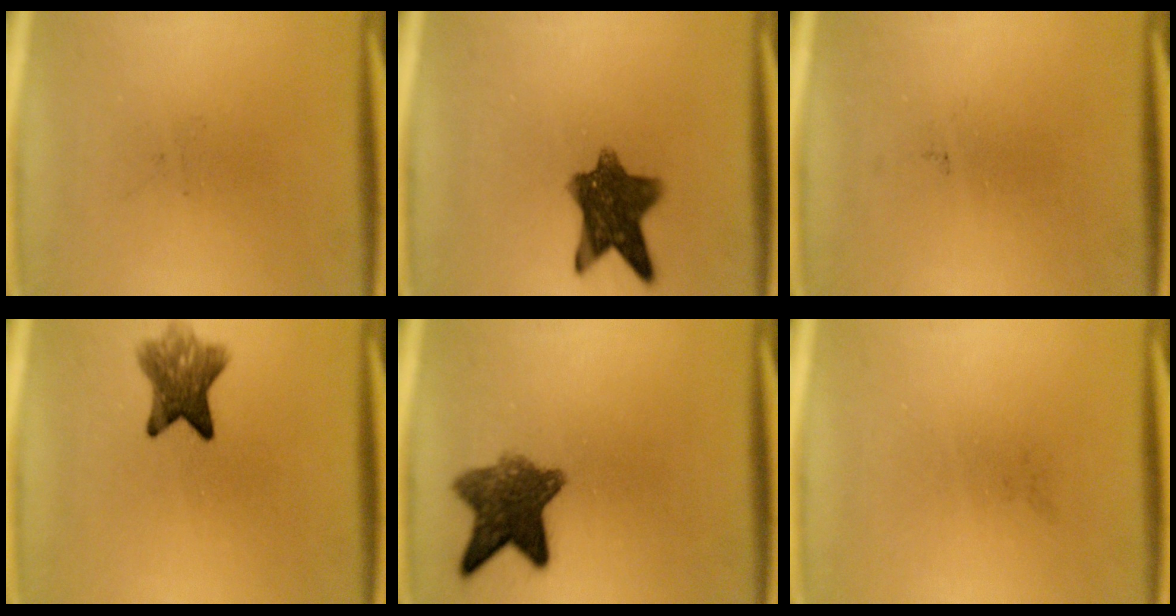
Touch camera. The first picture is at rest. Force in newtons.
{"total": 9.7}
{"total": 0.0}
{"total": 6.5}
{"total": 8.5}
{"total": 0.0}